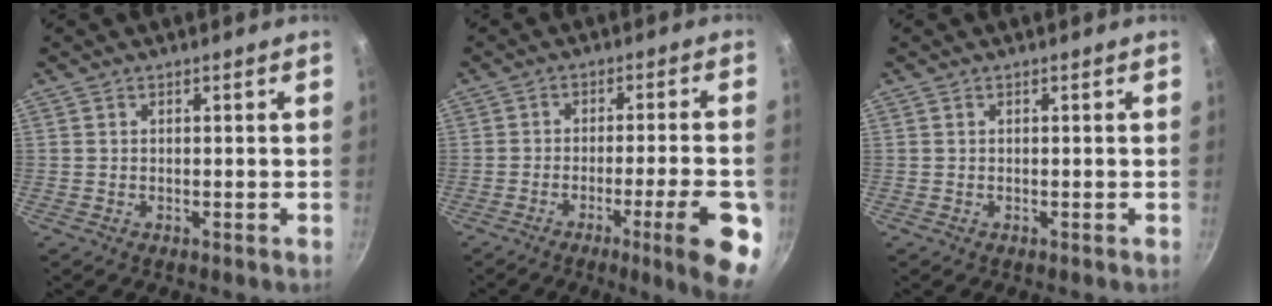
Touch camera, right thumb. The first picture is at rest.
{"total": 12.8, "force": [-4.9, 1.7, 11.7], "torque": [-0.148, 0.019, -0.065]}
{"total": 0.0}